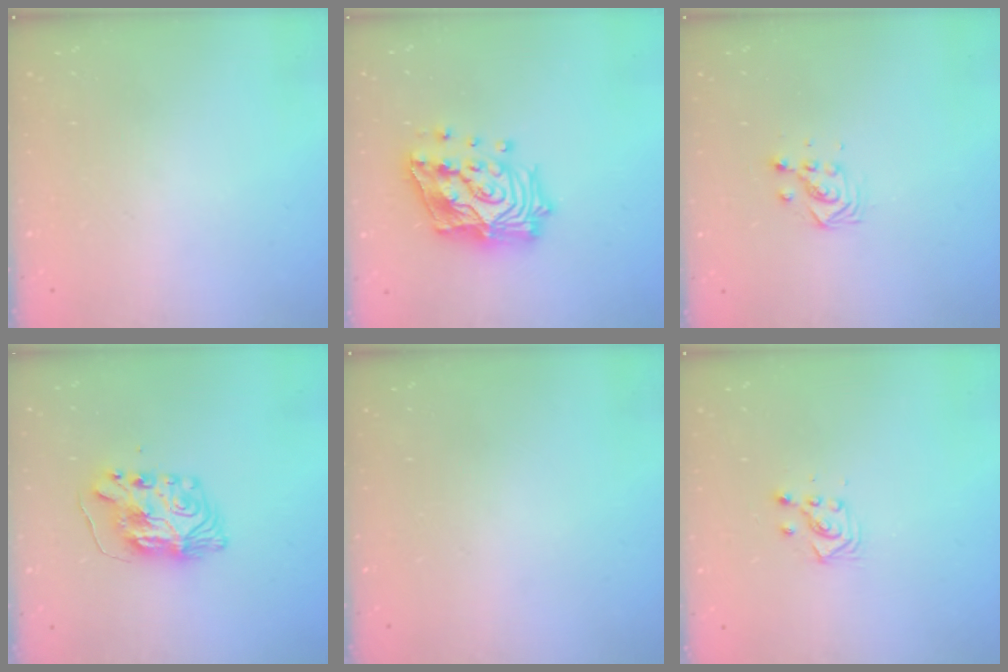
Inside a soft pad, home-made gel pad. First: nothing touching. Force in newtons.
{"total": 20.1, "press": 19.9, "slide": 3.0}
{"total": 3.2, "press": 3.2, "slide": 0.5}
{"total": 8.1, "press": 8.1, "slide": 0.9}
{"total": 0.0}
{"total": 3.4, "press": 3.3, "slide": 1.0}